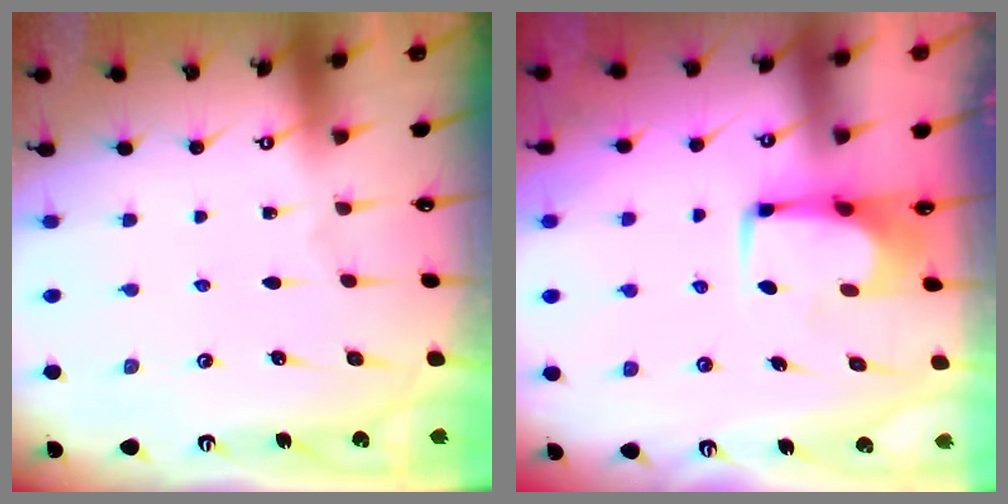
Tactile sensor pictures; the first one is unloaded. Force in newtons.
{"total": 0.8, "press": 0.7, "slide": 0.4}